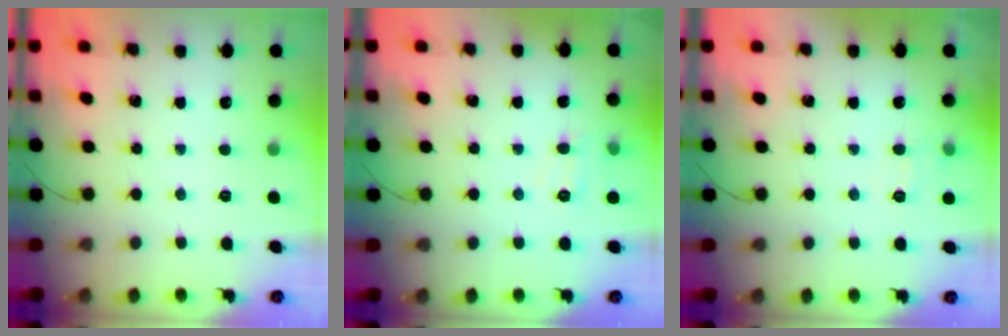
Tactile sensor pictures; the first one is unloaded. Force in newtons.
{"total": 4.8, "press": 4.6, "slide": 1.2}
{"total": 7.1, "press": 6.9, "slide": 1.8}